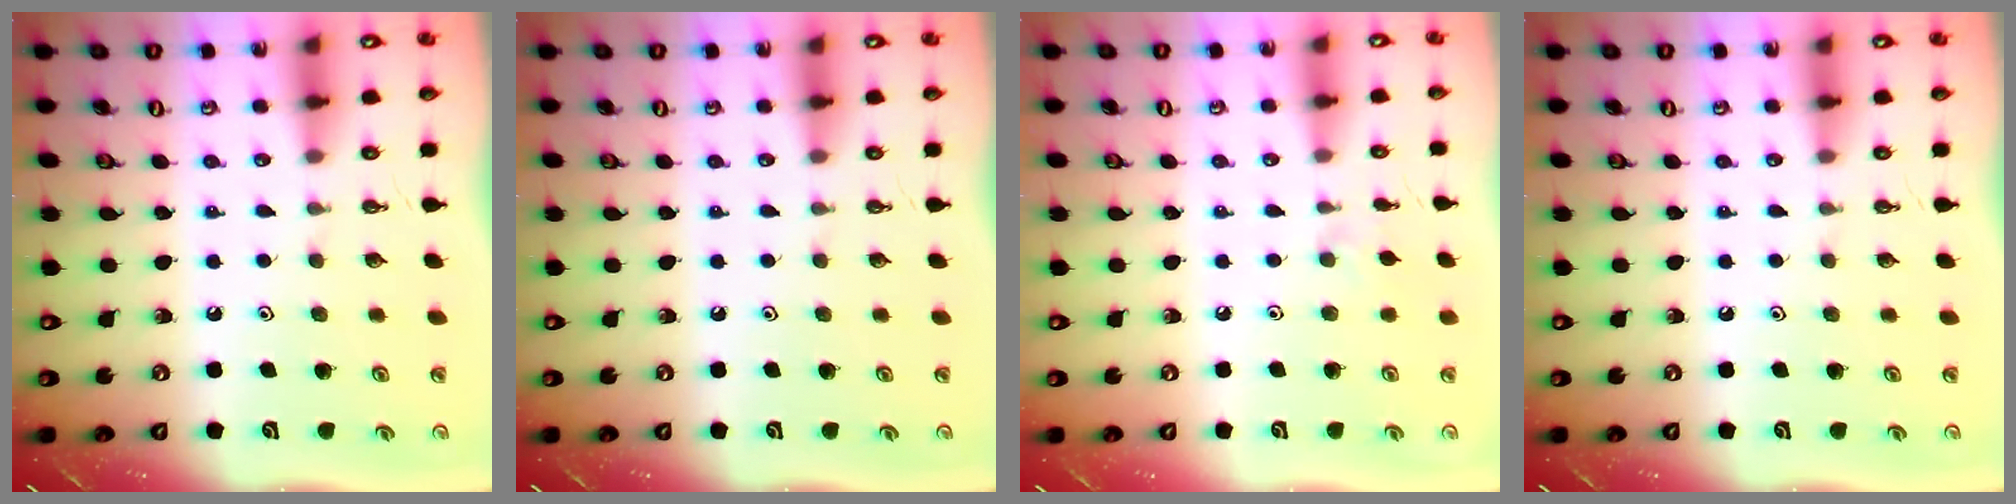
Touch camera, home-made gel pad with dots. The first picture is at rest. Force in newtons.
{"total": 0.0}
{"total": 2.7, "press": 2.7, "slide": 0.4}
{"total": 0.0}